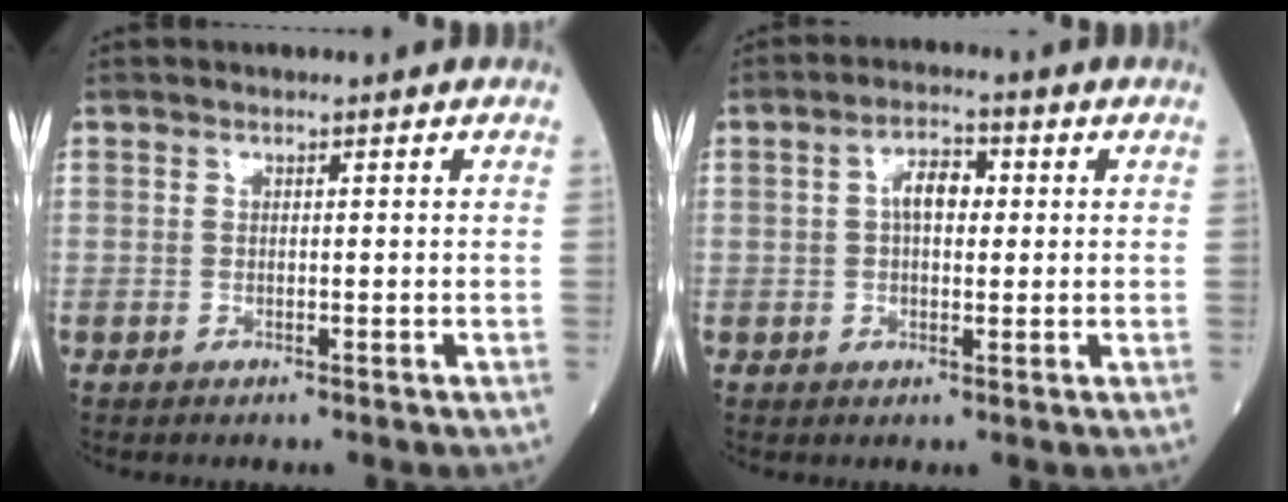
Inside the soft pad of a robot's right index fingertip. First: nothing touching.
{"total": 4.5, "force": [0.7, 2.2, 3.9], "torque": [-0.073, 0.013, 0.010]}